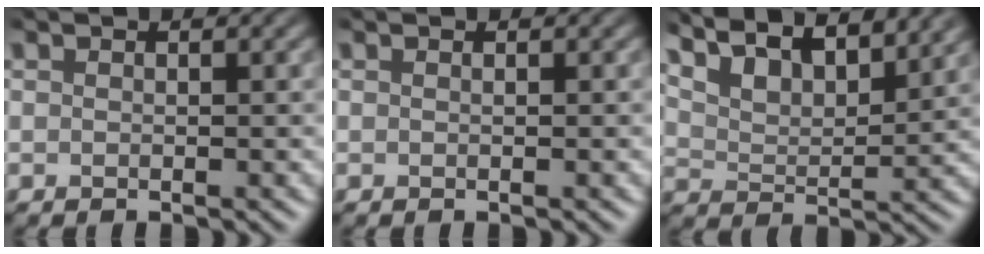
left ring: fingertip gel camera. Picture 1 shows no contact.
{"total": 0.0}
{"total": 9.5, "force": [7.5, 3.1, 5.0], "torque": [-0.100, 0.022, 0.116]}